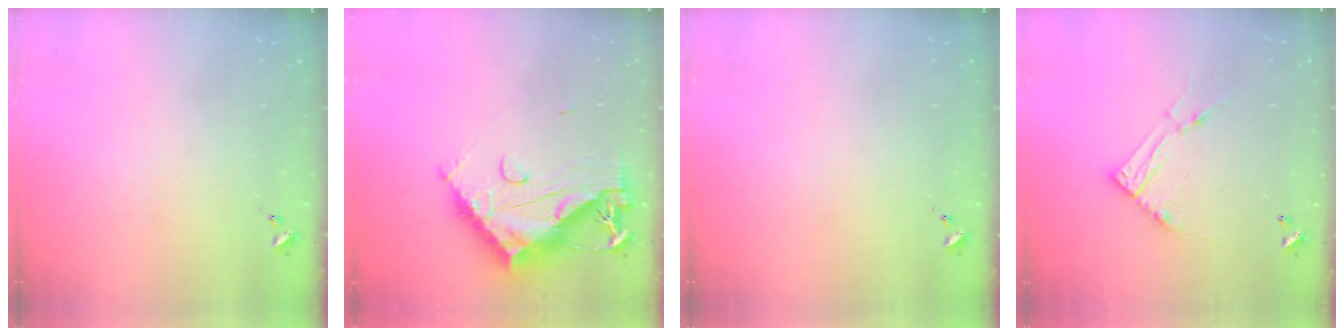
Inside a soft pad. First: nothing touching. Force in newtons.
{"total": 17.4, "press": 17.3, "slide": 1.6}
{"total": 0.0}
{"total": 11.2, "press": 11.2, "slide": 0.9}